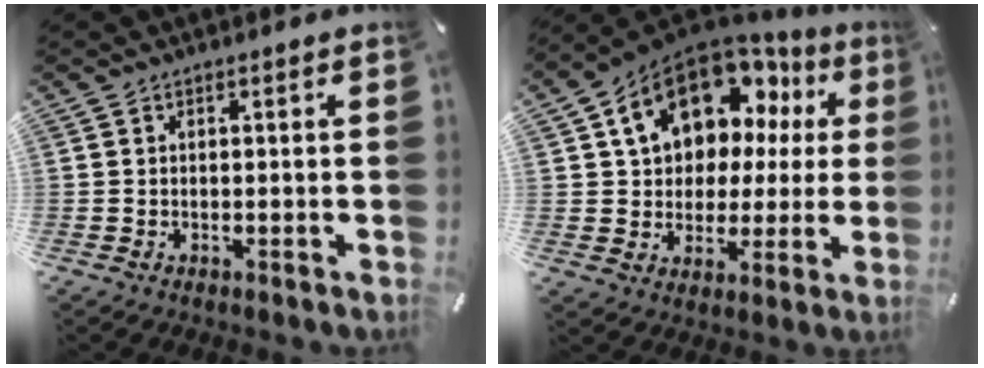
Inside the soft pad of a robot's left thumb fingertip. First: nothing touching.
{"total": 16.2, "force": [8.9, 11.1, 7.8], "torque": [-0.139, -0.046, 0.164]}